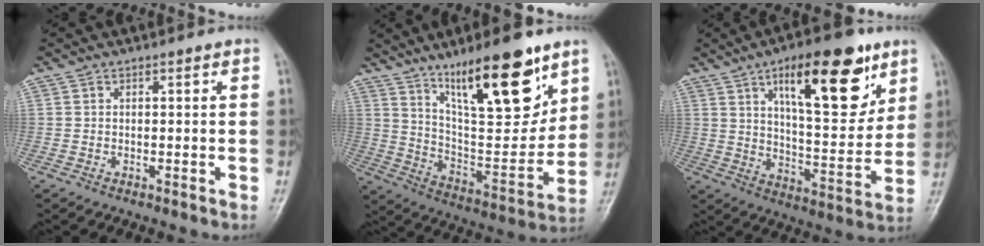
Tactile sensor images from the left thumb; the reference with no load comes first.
{"total": 20.8, "force": [12.7, 6.2, 15.3], "torque": [-0.201, -0.070, 0.222]}
{"total": 20.0, "force": [10.1, 7.6, 15.5], "torque": [-0.189, -0.044, 0.161]}